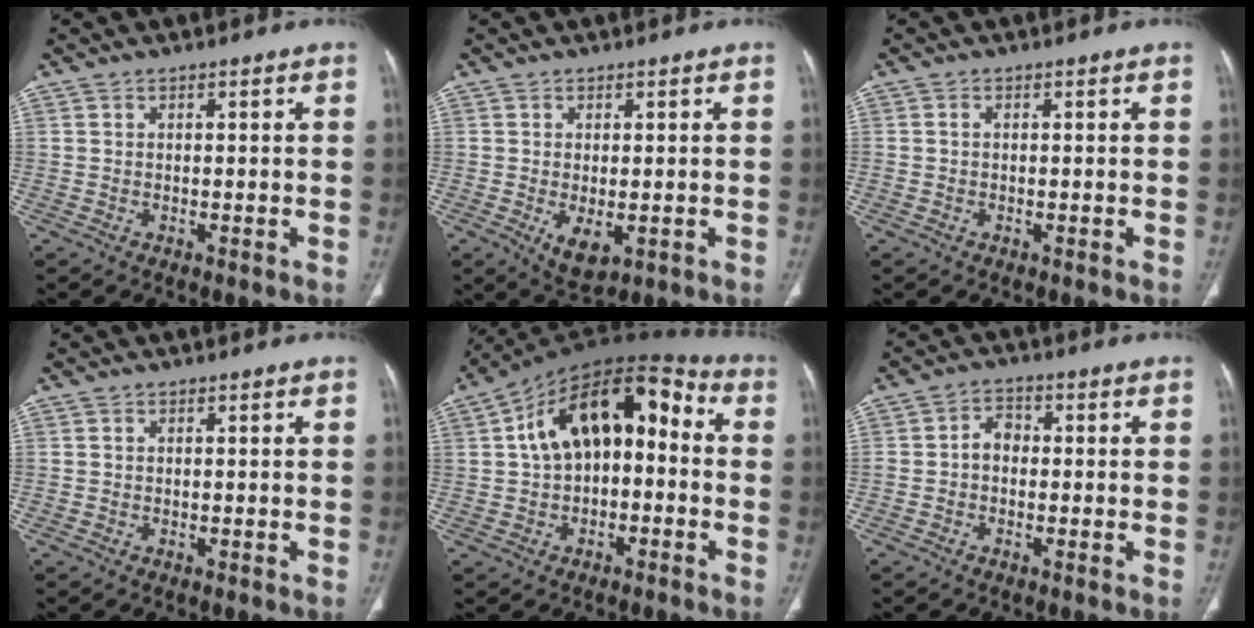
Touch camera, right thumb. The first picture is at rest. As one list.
[{"total": 5.1, "force": [-1.2, 2.6, 4.2], "torque": [-0.068, -0.013, -0.008]}, {"total": 0.6, "force": [0.0, 0.4, 0.4], "torque": [-0.010, 0.001, -0.002]}, {"total": 0.0}, {"total": 17.0, "force": [1.0, 10.1, 13.7], "torque": [-0.186, 0.058, 0.006]}, {"total": 5.4, "force": [-0.6, 4.0, 3.5], "torque": [-0.047, 0.021, -0.020]}]